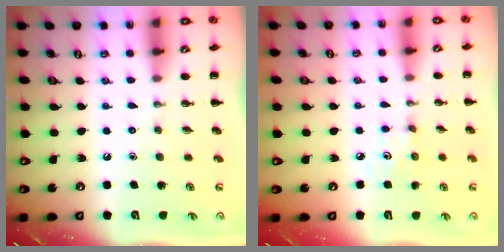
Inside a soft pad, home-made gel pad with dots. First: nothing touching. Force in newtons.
{"total": 3.7, "press": 3.6, "slide": 1.1}